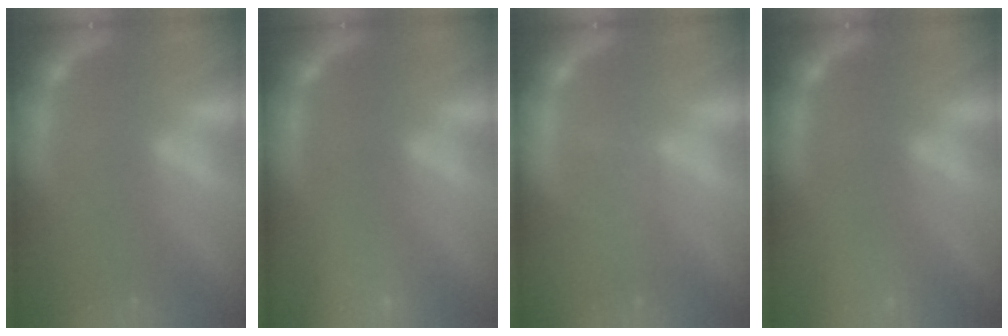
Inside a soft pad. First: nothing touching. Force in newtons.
{"total": 5.6}
{"total": 3.0}
{"total": 3.0}